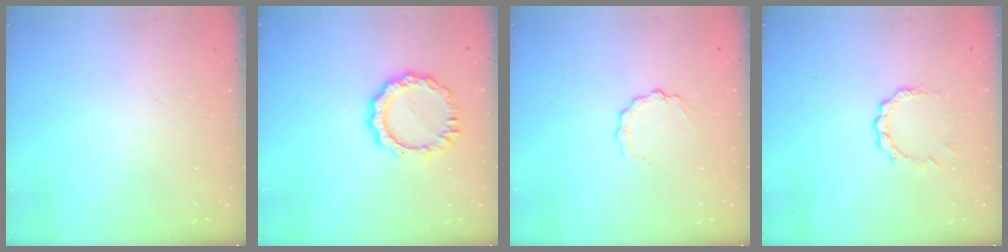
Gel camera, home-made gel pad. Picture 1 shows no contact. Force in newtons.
{"total": 9.8, "press": 9.8, "slide": 0.9}
{"total": 3.6, "press": 3.6, "slide": 0.3}
{"total": 5.5, "press": 5.5, "slide": 0.5}